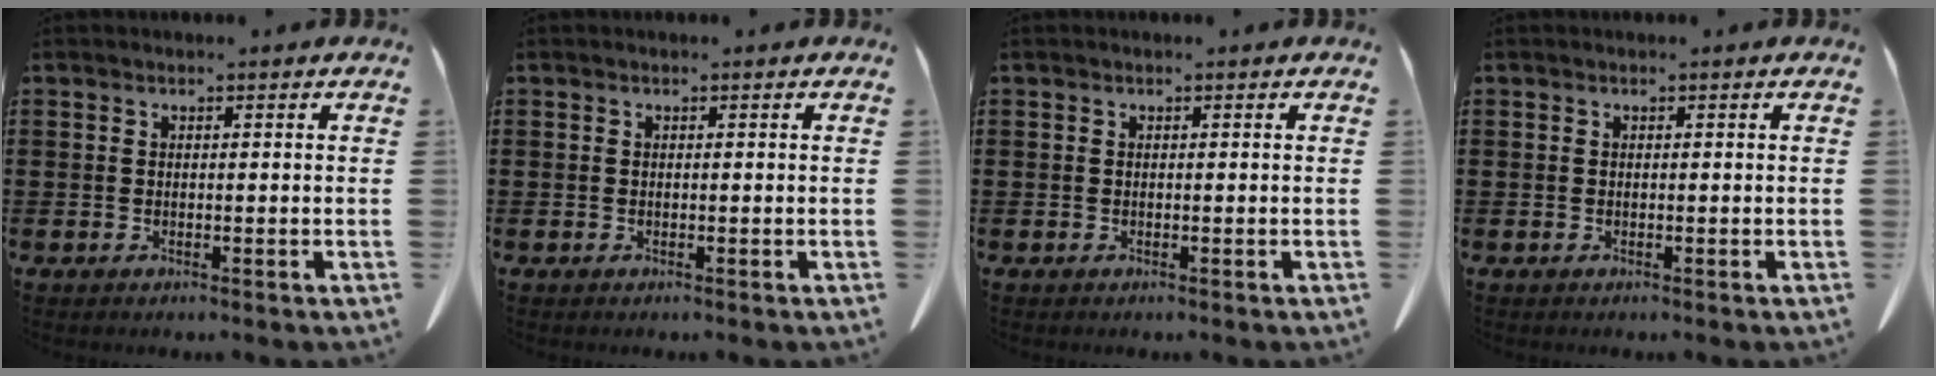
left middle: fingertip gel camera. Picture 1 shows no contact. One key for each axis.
{"total": 0.0}
{"total": 0.0}
{"total": 0.0}